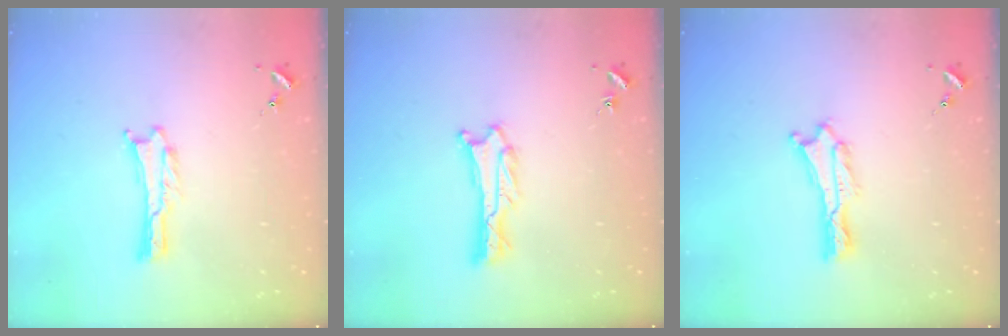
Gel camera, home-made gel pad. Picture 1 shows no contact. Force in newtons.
{"total": 1.4, "press": 1.4, "slide": 0.0}
{"total": 0.7, "press": 0.7, "slide": 0.1}